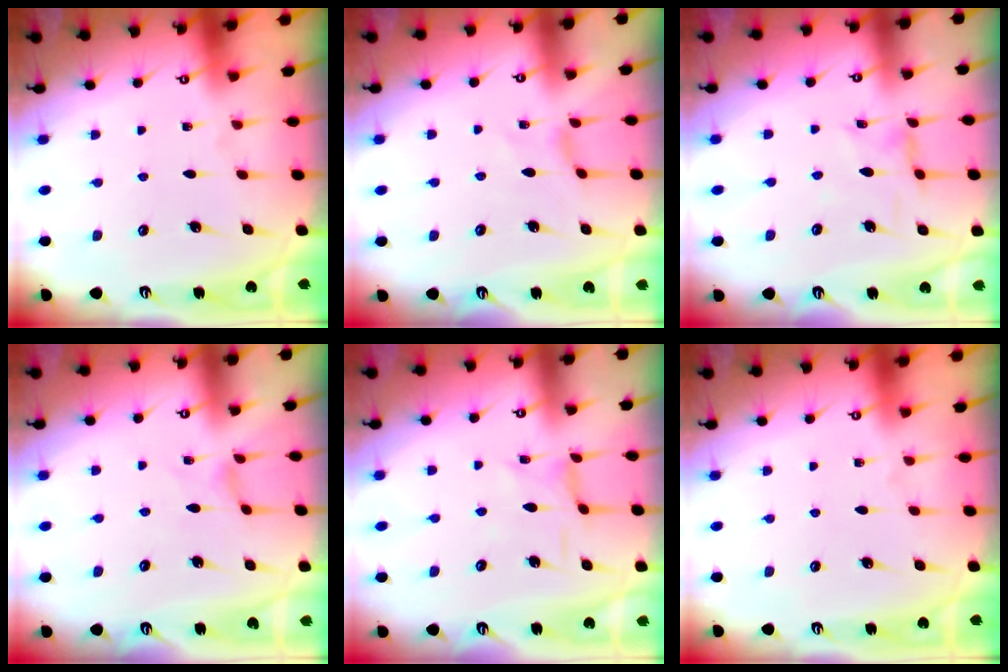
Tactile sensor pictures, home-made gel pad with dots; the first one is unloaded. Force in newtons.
{"total": 0.0}
{"total": 3.0, "press": 2.9, "slide": 0.3}
{"total": 0.6, "press": 0.5, "slide": 0.2}
{"total": 0.7, "press": 0.7, "slide": 0.1}
{"total": 0.0}